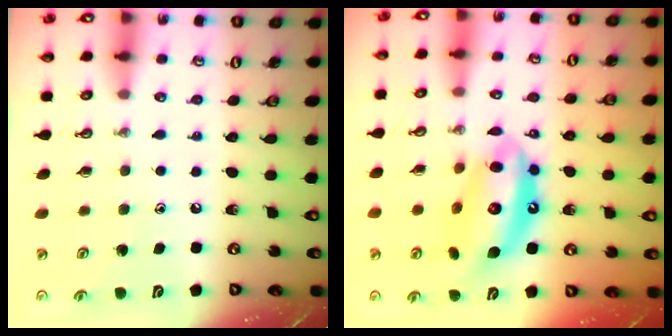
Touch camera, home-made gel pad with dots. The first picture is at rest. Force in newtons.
{"total": 14.6, "press": 14.6, "slide": 1.2}